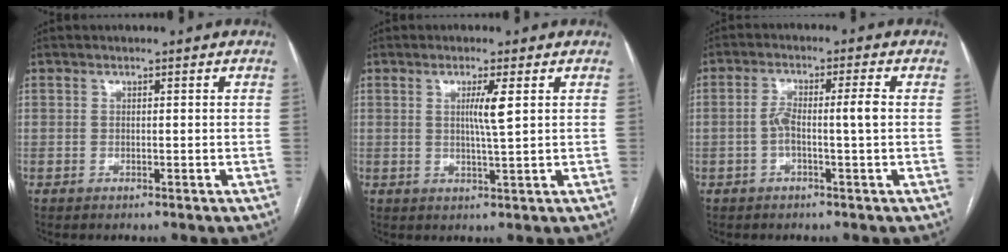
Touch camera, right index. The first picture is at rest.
{"total": 3.6, "force": [1.0, -0.5, 3.5], "torque": [-0.064, -0.006, 0.016]}
{"total": 4.8, "force": [-0.6, 0.2, 4.8], "torque": [-0.091, 0.018, -0.008]}